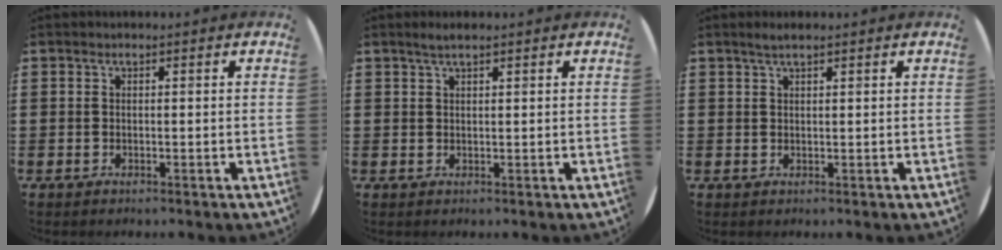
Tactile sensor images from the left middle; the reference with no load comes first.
{"total": 1.4, "force": [1.1, 0.1, 0.8], "torque": [-0.018, 0.002, 0.020]}
{"total": 1.4, "force": [1.1, 0.1, 0.8], "torque": [-0.016, 0.003, 0.019]}